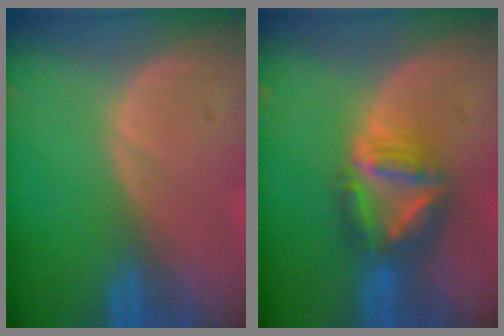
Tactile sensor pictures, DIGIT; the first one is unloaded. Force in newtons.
{"total": 7.7, "press": 6.6, "slide": 4.0}